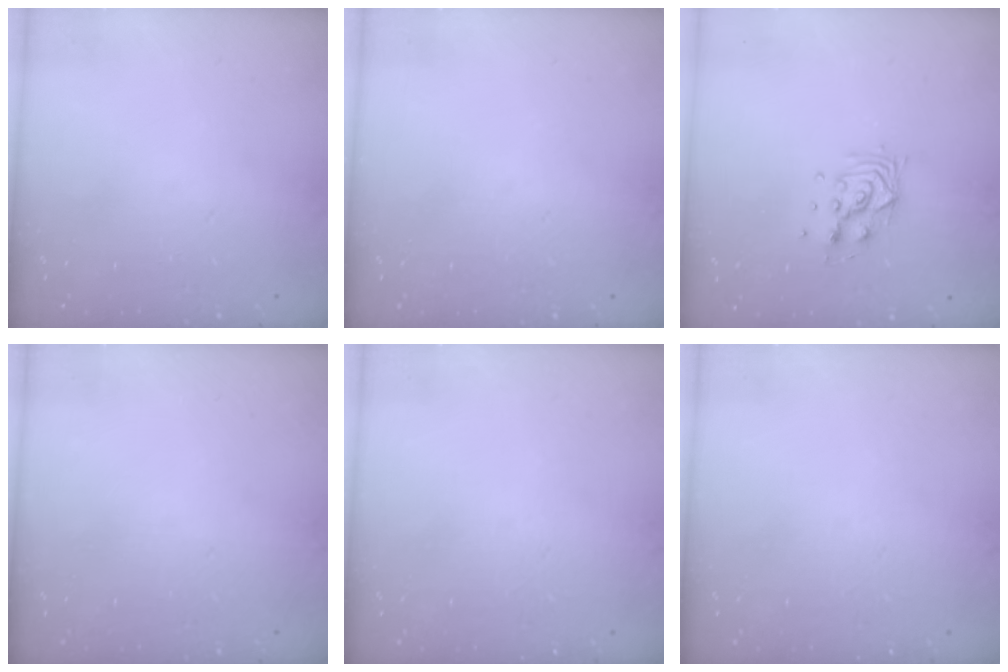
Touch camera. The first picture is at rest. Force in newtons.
{"total": 0.0}
{"total": 8.3, "press": 8.3, "slide": 0.7}
{"total": 0.0}
{"total": 0.0}
{"total": 0.0}